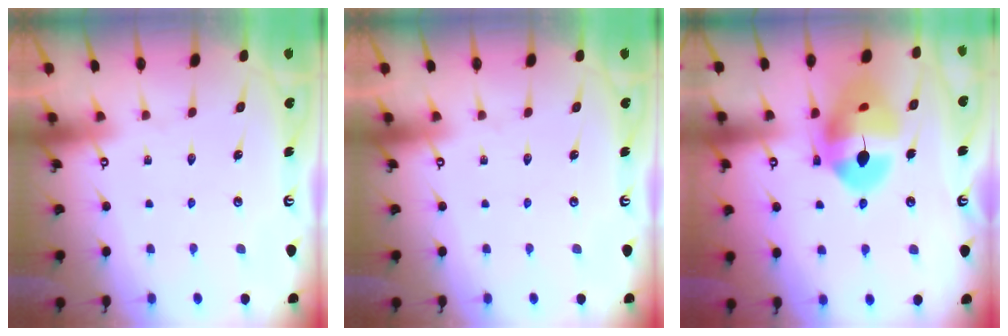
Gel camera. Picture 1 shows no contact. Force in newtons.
{"total": 0.0}
{"total": 15.4, "press": 15.3, "slide": 1.7}